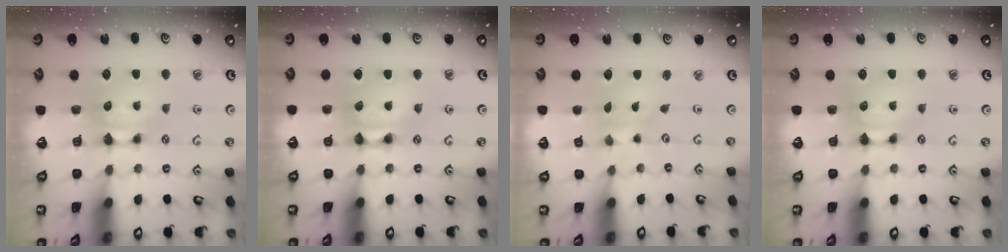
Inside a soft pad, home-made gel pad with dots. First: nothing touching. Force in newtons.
{"total": 2.1, "press": 2.1, "slide": 0.1}
{"total": 4.1, "press": 4.1, "slide": 0.6}
{"total": 0.0}